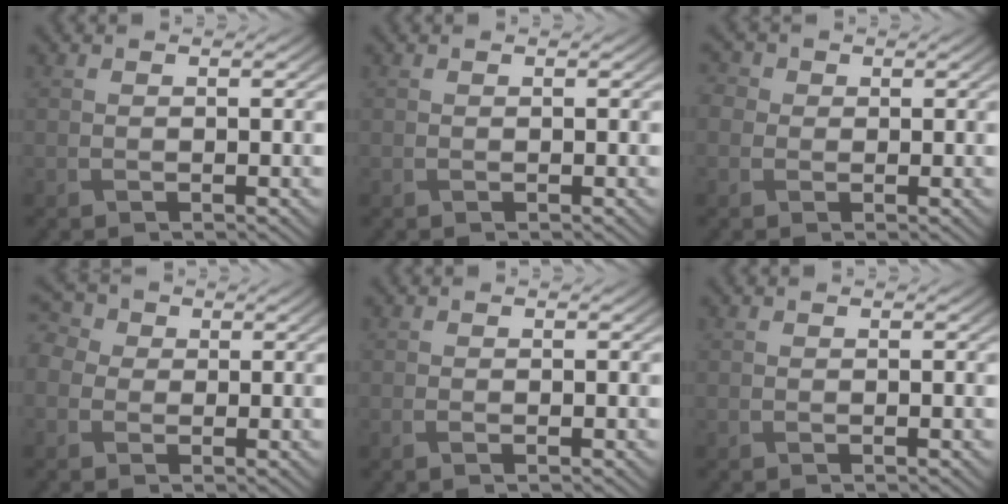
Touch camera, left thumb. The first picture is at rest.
{"total": 0.0}
{"total": 2.2, "force": [0.6, 2.0, 0.7], "torque": [-0.027, 0.011, -0.002]}
{"total": 4.0, "force": [0.6, 3.4, 2.0], "torque": [-0.075, 0.017, 0.008]}
{"total": 0.5, "force": [-0.1, 0.0, 0.5], "torque": [-0.011, 0.001, -0.002]}
{"total": 0.0}